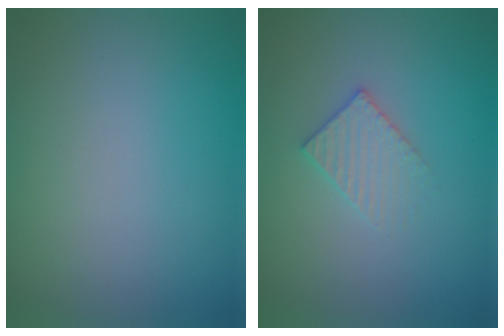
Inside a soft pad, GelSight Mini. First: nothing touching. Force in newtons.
{"total": 2.1, "press": 2.0, "slide": 0.3}